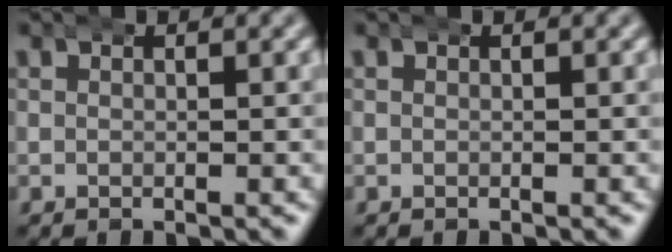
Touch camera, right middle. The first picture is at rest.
{"total": 0.0}